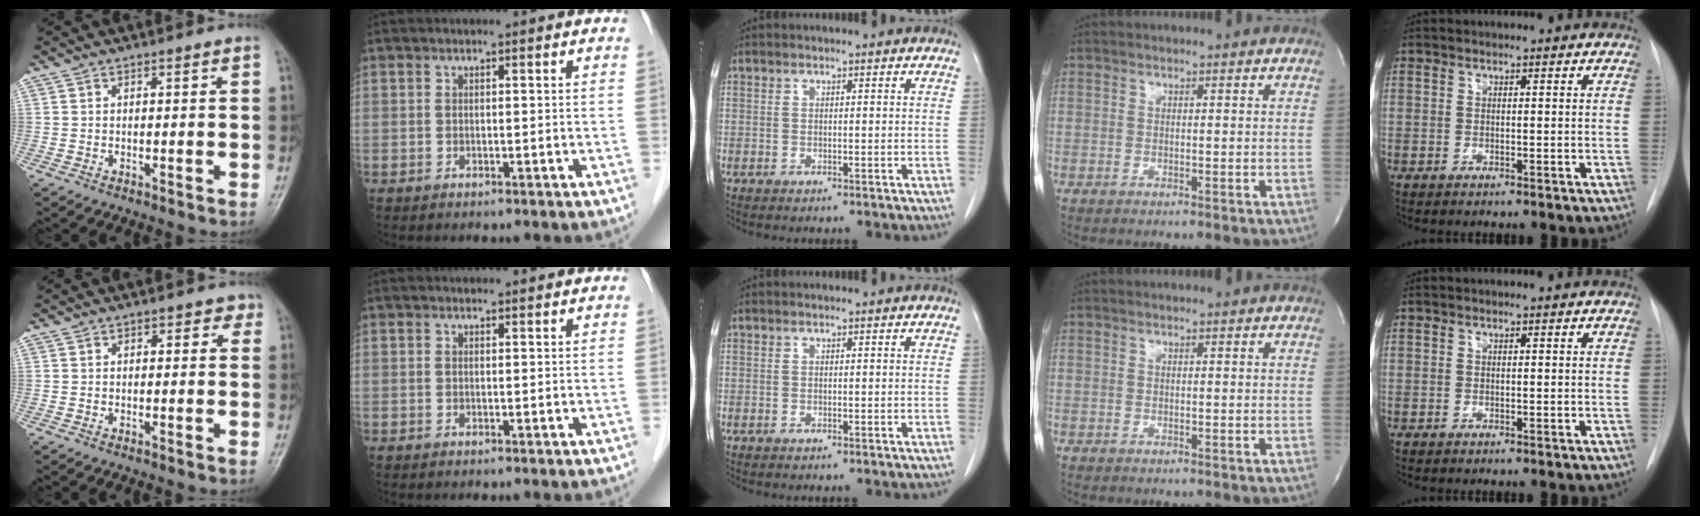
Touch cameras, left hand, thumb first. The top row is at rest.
{"thumb": {"total": 2.9, "force": [1.2, 1.9, 1.8], "torque": [-0.002, 0.001, 0.010]}, "index": {"total": 2.5, "force": [2.3, 0.8, 0.4], "torque": [0.003, 0.012, 0.029]}}